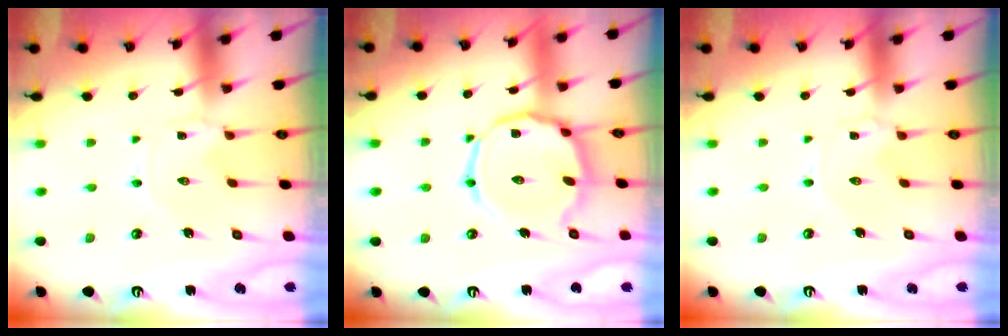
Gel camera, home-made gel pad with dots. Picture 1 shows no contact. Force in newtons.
{"total": 17.1, "press": 17.1, "slide": 1.2}
{"total": 0.0}